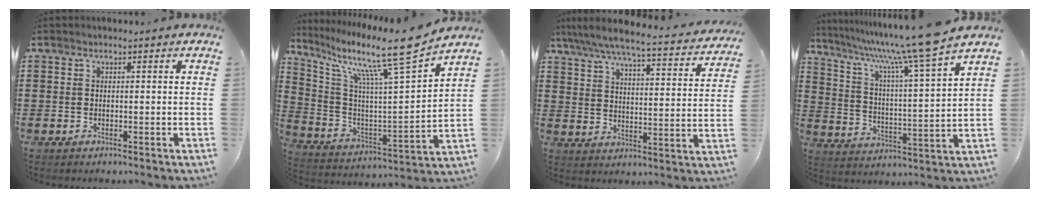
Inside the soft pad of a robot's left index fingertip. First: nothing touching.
{"total": 13.1, "force": [9.7, 0.8, 8.8], "torque": [-0.182, -0.065, 0.145]}
{"total": 6.1, "force": [5.4, -0.1, 2.8], "torque": [-0.078, -0.040, 0.086]}
{"total": 10.8, "force": [8.8, -1.3, 6.0], "torque": [-0.141, -0.065, 0.136]}